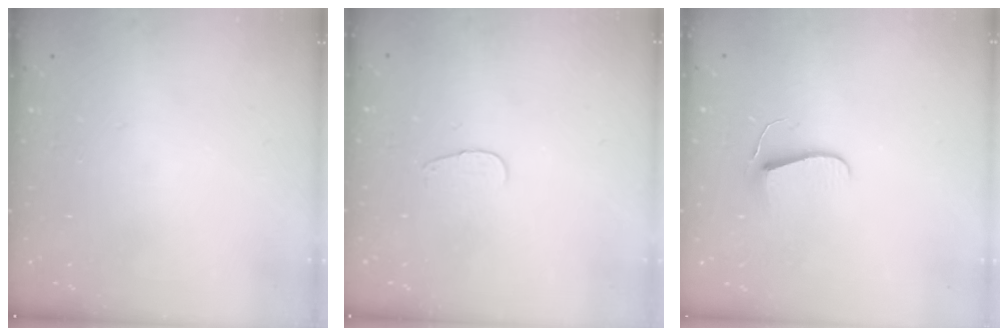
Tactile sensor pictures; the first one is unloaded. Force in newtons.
{"total": 3.4, "press": 3.4, "slide": 0.4}
{"total": 6.2, "press": 6.1, "slide": 0.6}